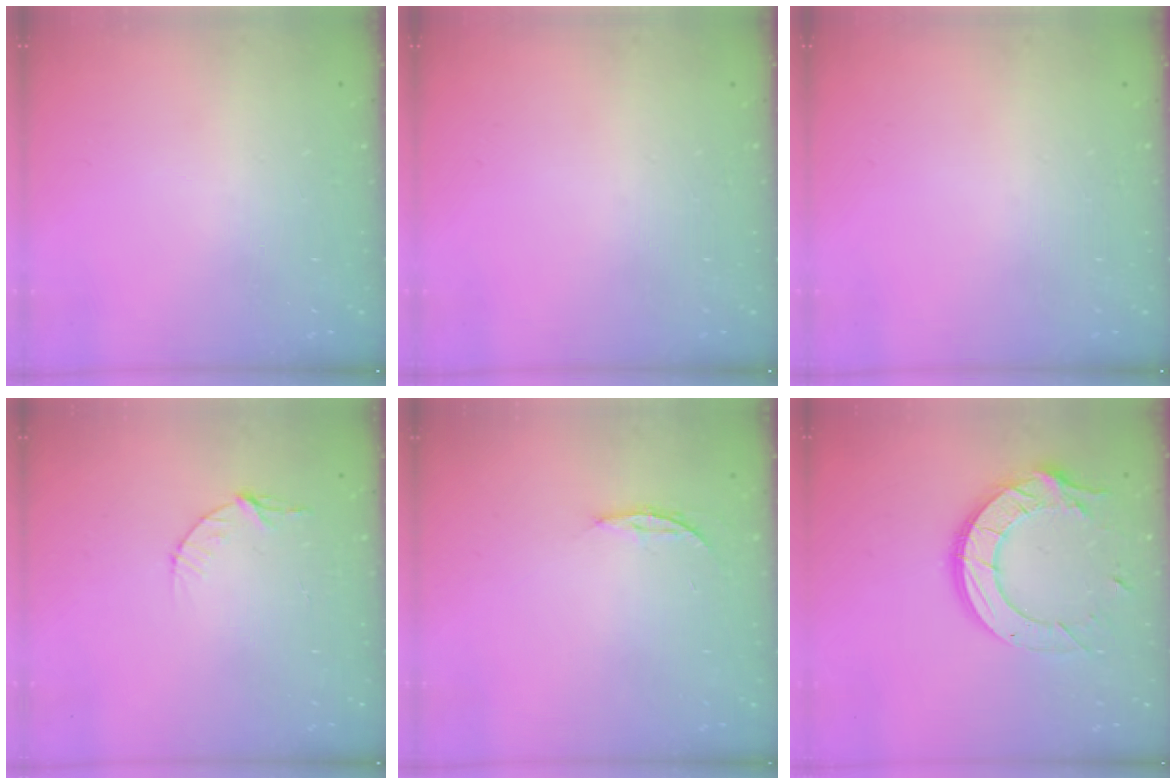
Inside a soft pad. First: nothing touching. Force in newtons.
{"total": 0.0}
{"total": 0.0}
{"total": 3.4, "press": 3.4, "slide": 0.4}
{"total": 3.6, "press": 3.6, "slide": 0.3}
{"total": 15.2, "press": 15.2, "slide": 1.3}